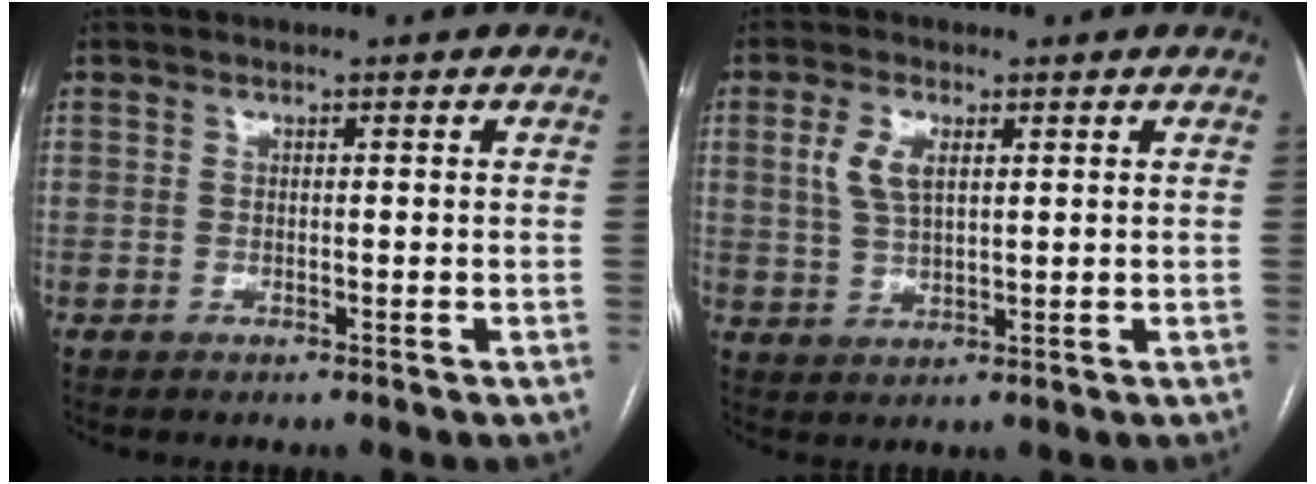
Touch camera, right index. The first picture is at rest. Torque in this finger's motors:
{"motor_torque": [0.53, 0.40, 0.11, 0.03]}